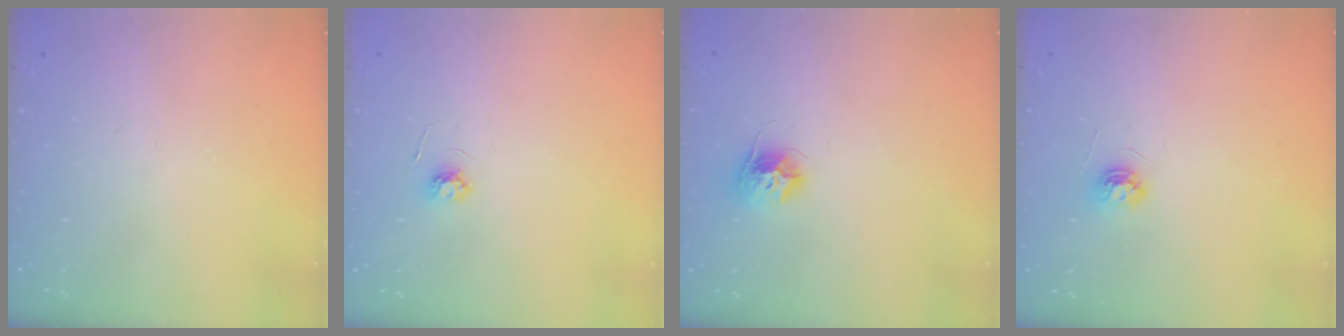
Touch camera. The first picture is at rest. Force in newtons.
{"total": 3.6, "press": 3.6, "slide": 0.5}
{"total": 9.3, "press": 9.3, "slide": 0.5}
{"total": 4.4, "press": 4.4, "slide": 0.5}